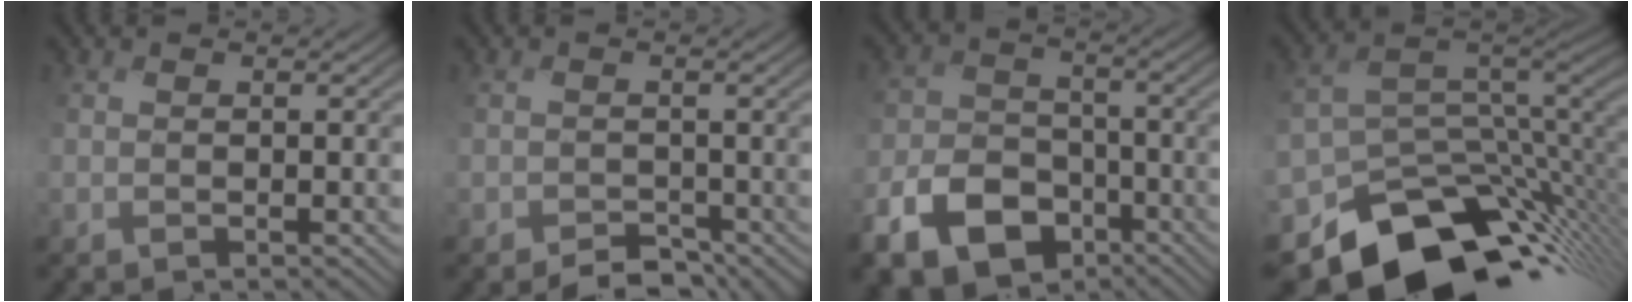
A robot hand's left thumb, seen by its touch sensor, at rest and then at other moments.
{"total": 2.7, "force": [-2.2, 1.4, 0.7], "torque": [-0.004, -0.006, -0.041]}
{"total": 11.0, "force": [-6.4, 6.9, 5.7], "torque": [-0.125, -0.015, -0.126]}
{"total": 14.1, "force": [-8.7, 7.6, 8.1], "torque": [-0.165, -0.039, -0.128]}